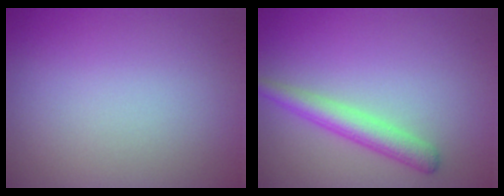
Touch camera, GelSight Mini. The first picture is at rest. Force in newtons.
{"total": 3.0, "press": 3.0, "slide": 0.2}